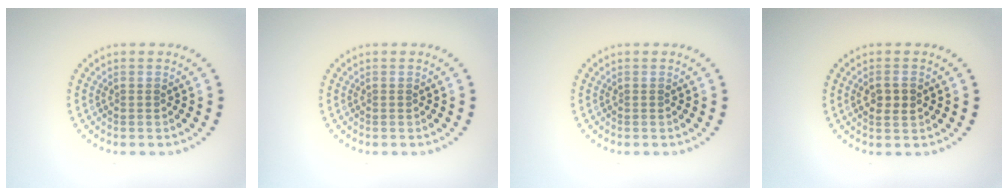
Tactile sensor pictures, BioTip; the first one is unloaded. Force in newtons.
{"total": 0.0}
{"total": 0.0}
{"total": 2.1, "press": 2.1, "slide": 0.2}